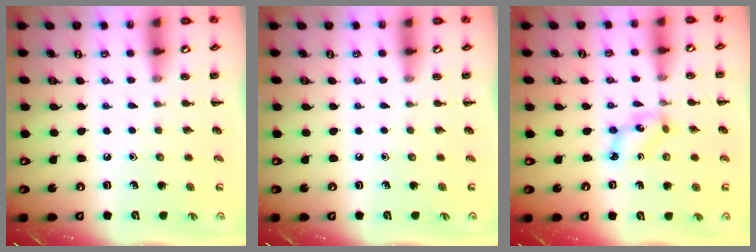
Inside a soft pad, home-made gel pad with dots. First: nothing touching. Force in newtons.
{"total": 0.0}
{"total": 4.5, "press": 4.4, "slide": 1.1}